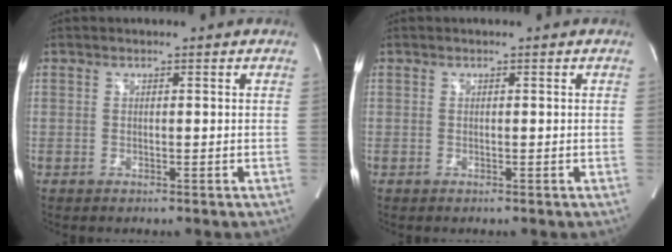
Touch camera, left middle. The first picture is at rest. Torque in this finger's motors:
{"motor_torque": [0.02, -0.12, -0.06, -0.01]}